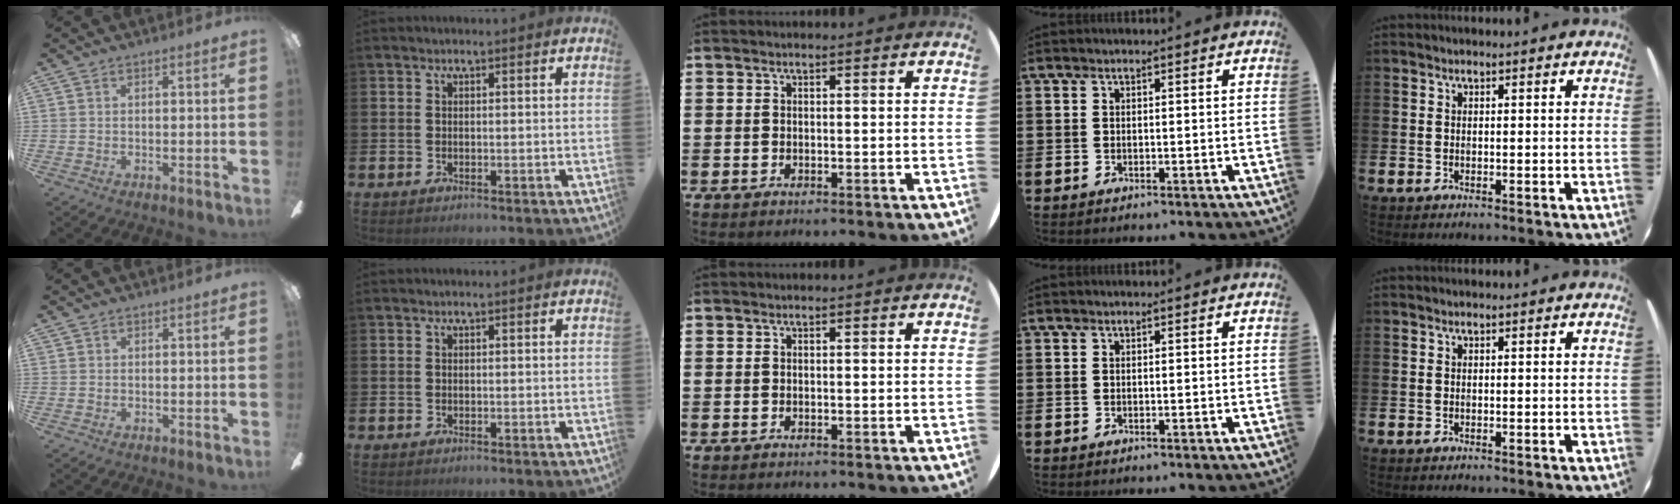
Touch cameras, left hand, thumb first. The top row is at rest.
{}